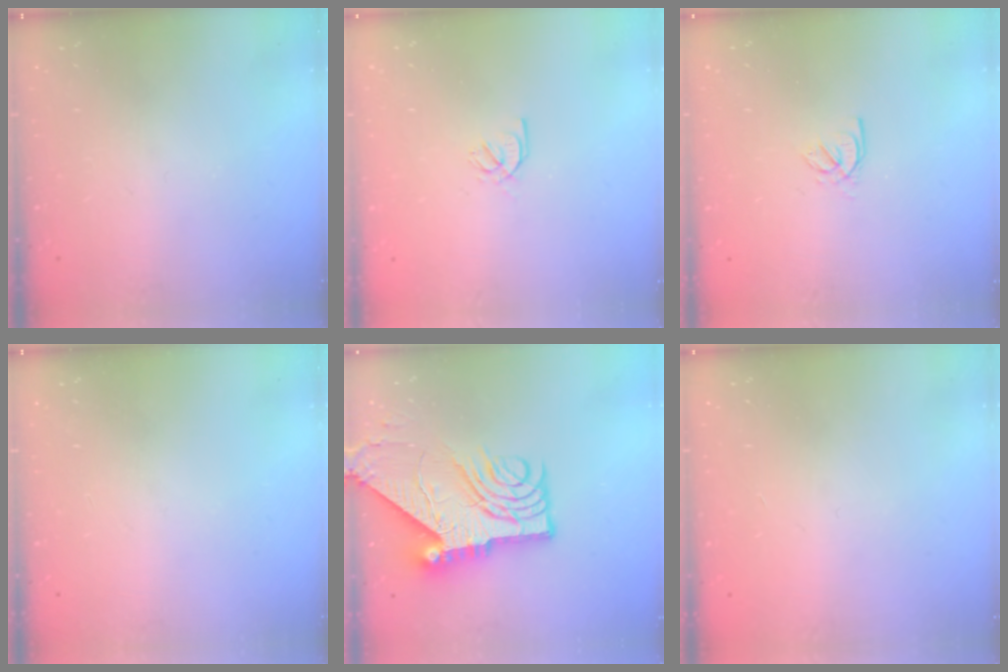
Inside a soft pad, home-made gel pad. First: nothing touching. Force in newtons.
{"total": 2.1, "press": 2.1, "slide": 0.2}
{"total": 2.0, "press": 2.0, "slide": 0.4}
{"total": 0.0}
{"total": 15.2, "press": 15.1, "slide": 1.6}
{"total": 0.8, "press": 0.8, "slide": 0.2}